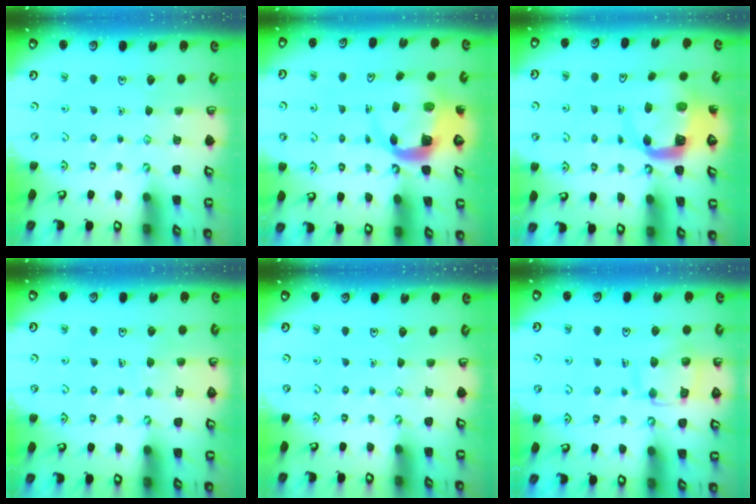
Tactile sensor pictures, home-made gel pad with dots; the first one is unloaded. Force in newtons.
{"total": 4.8, "press": 4.8, "slide": 0.7}
{"total": 7.2, "press": 7.2, "slide": 0.9}
{"total": 5.1, "press": 5.1, "slide": 0.4}
{"total": 0.0}
{"total": 12.6, "press": 12.5, "slide": 1.3}